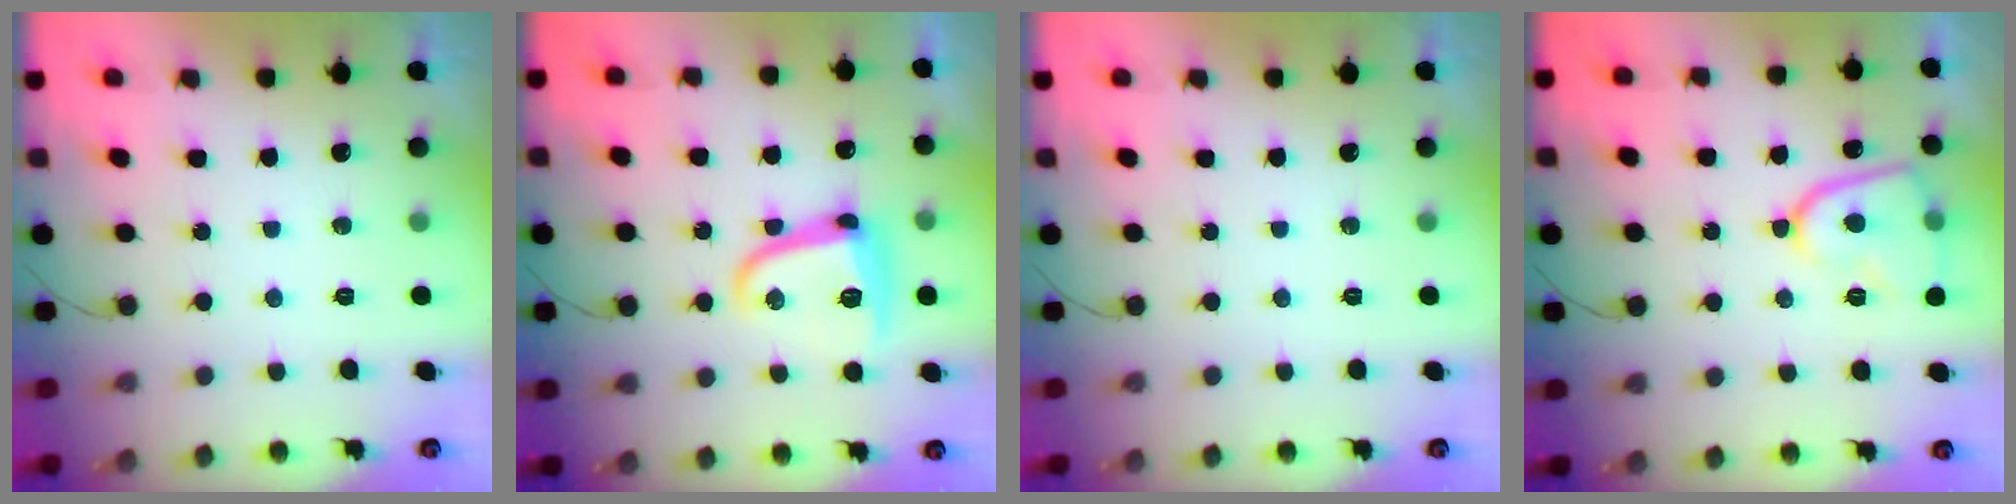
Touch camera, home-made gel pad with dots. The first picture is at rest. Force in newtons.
{"total": 12.9, "press": 12.8, "slide": 0.6}
{"total": 0.0}
{"total": 11.9, "press": 11.8, "slide": 1.5}